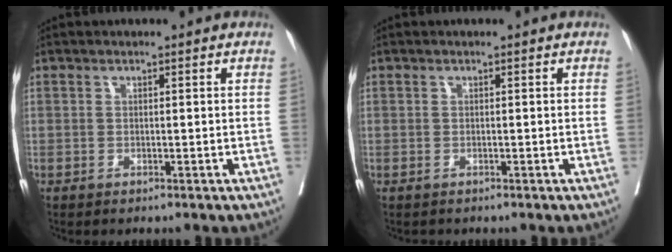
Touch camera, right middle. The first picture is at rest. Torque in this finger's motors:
{"motor_torque": [-0.14, 0.02, -0.03, 0.01]}